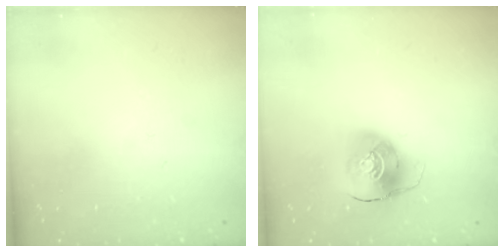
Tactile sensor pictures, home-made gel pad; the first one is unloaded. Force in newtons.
{"total": 10.1, "press": 10.1, "slide": 0.7}